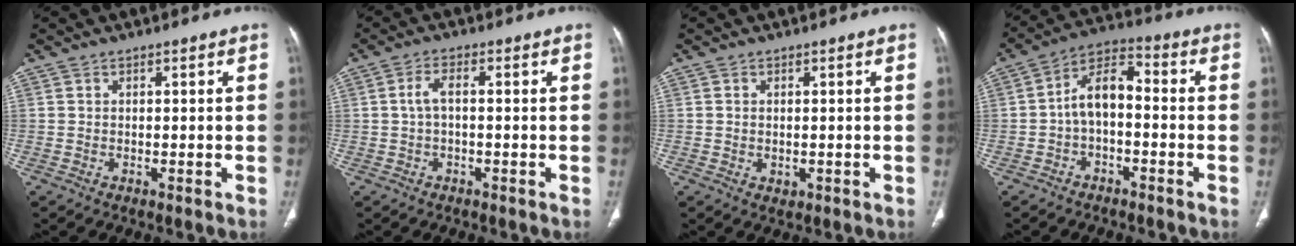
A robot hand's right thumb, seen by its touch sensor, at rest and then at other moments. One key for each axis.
{"total": 2.9, "fx": 0.0, "fy": 1.2, "fz": 2.7, "tx": -0.057, "ty": 0.011, "tz": -0.003}
{"total": 1.3, "fx": -0.1, "fy": 1.0, "fz": 0.8, "tx": -0.015, "ty": -0.003, "tz": 0.003}
{"total": 8.3, "fx": -1.4, "fy": 4.6, "fz": 6.7, "tx": -0.111, "ty": 0.041, "tz": -0.037}